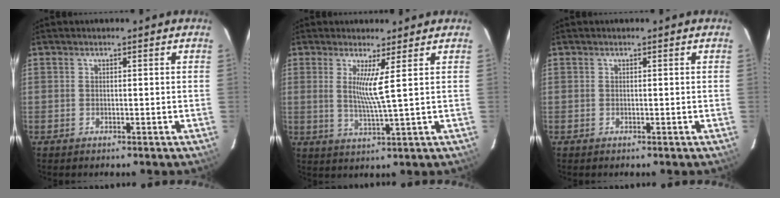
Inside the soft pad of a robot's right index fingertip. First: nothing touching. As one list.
[{"total": 4.9, "force": [1.8, -1.1, 4.4], "torque": [-0.079, -0.017, 0.028]}, {"total": 0.0}]